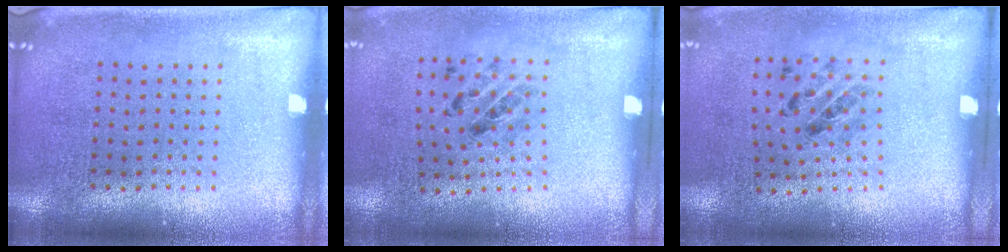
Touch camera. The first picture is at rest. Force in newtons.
{"total": 1.2, "press": 0.6, "slide": 1.1}
{"total": 1.2, "press": 0.6, "slide": 1.1}